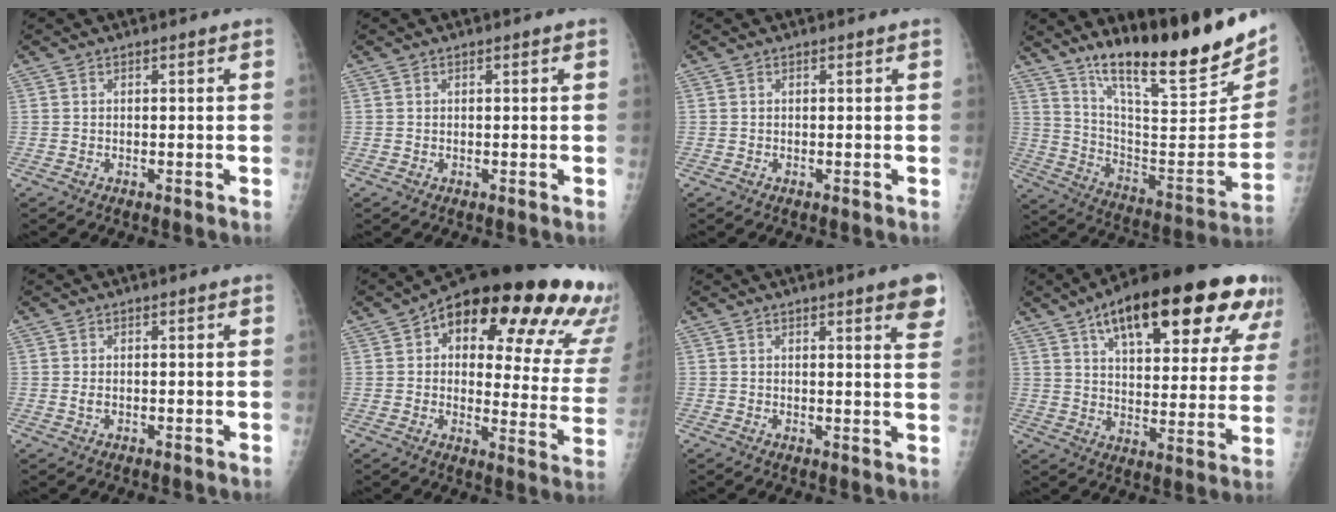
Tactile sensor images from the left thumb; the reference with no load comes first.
{"total": 0.0}
{"total": 0.0}
{"total": 26.1, "force": [18.4, 4.9, 17.8], "torque": [-0.249, -0.091, 0.301]}
{"total": 1.2, "force": [0.1, 0.7, 1.0], "torque": [-0.015, 0.001, 0.004]}
{"total": 28.1, "force": [15.4, 10.5, 21.1], "torque": [-0.226, -0.029, 0.191]}
{"total": 6.1, "force": [3.5, 0.9, 4.9], "torque": [-0.047, -0.014, 0.040]}
{"total": 28.8, "force": [15.6, 10.5, 21.8], "torque": [-0.289, -0.008, 0.227]}